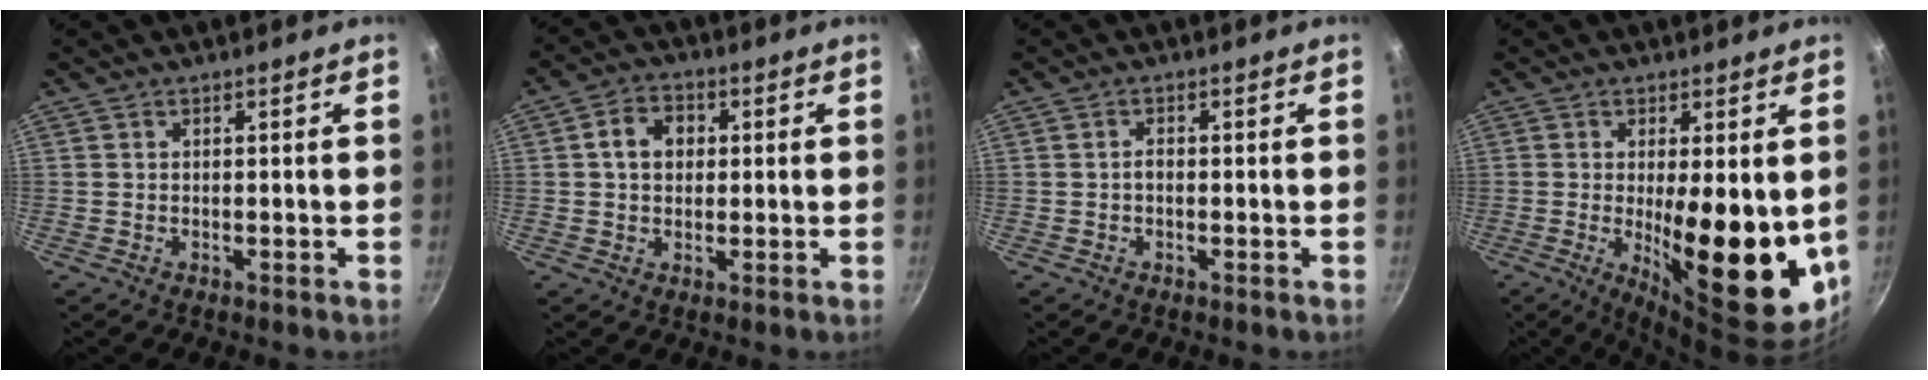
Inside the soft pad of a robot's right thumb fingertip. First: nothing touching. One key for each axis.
{"total": 6.2, "fx": 1.0, "fy": 5.0, "fz": 3.6, "tx": -0.038, "ty": 0.011, "tz": 0.007}
{"total": 1.2, "fx": -0.3, "fy": 0.7, "fz": 0.9, "tx": -0.013, "ty": 0.007, "tz": -0.005}
{"total": 16.8, "fx": -0.7, "fy": 5.6, "fz": 15.9, "tx": -0.202, "ty": -0.030, "tz": 0.002}